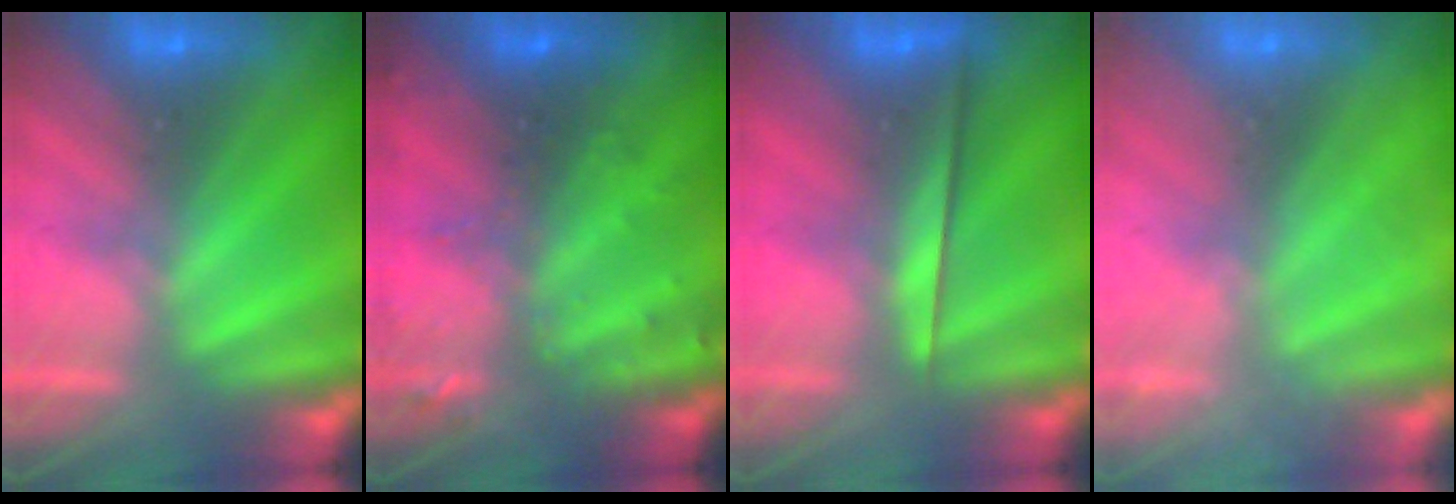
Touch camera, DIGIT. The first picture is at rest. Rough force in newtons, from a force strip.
{"total": 2.9}
{"total": 2.3}
{"total": 2.5}